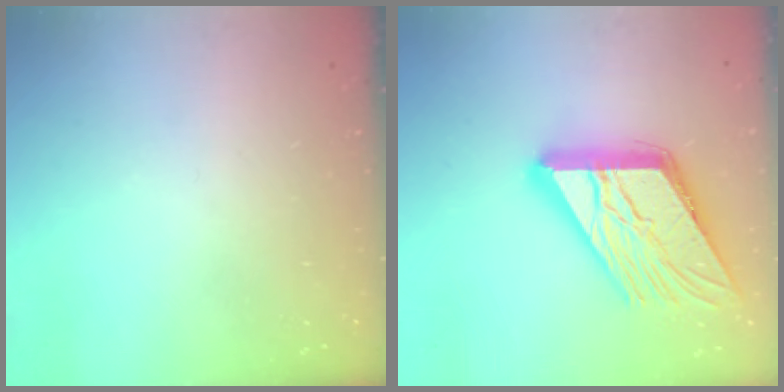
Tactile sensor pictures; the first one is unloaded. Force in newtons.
{"total": 21.6, "press": 21.4, "slide": 2.5}